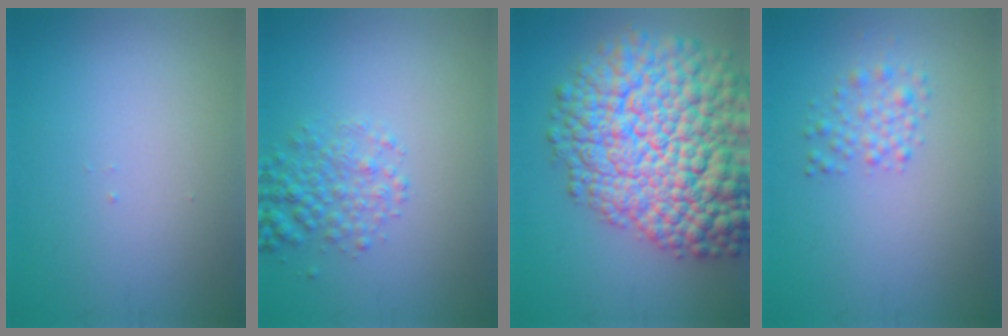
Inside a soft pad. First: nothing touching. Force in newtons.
{"total": 2.9, "press": 2.9, "slide": 0.2}
{"total": 16.1, "press": 16.1, "slide": 0.7}
{"total": 1.9, "press": 1.9, "slide": 0.0}